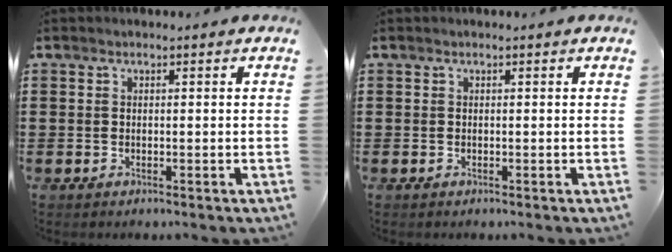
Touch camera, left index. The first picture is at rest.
{"total": 0.0}